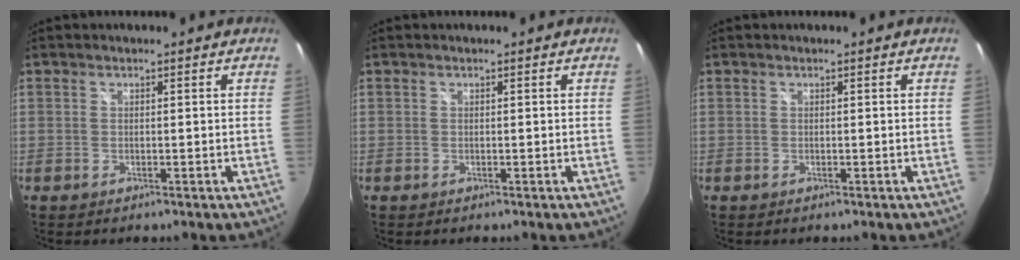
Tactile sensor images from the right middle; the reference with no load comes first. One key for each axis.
{"total": 0.0}
{"total": 0.0}